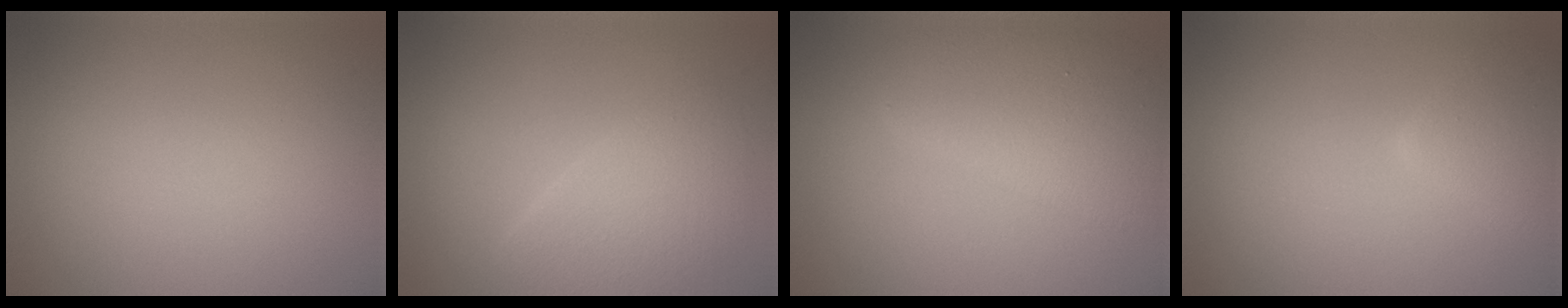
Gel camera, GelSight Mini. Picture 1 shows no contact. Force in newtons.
{"total": 3.8, "press": 3.8, "slide": 0.2}
{"total": 5.7, "press": 5.7, "slide": 0.3}
{"total": 2.7, "press": 2.7, "slide": 0.1}